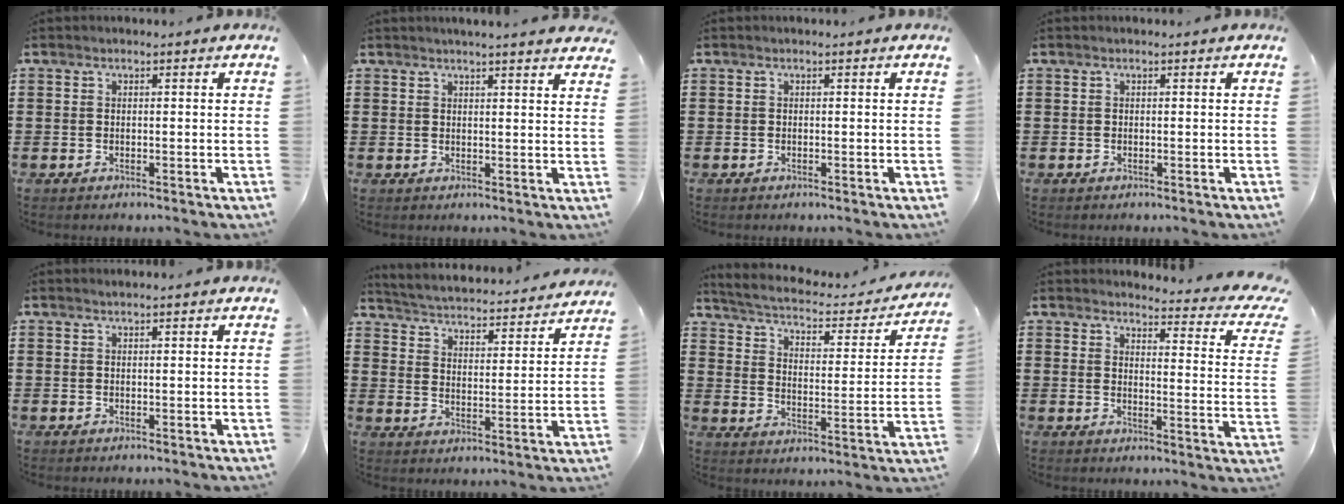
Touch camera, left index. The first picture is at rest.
{"total": 2.2, "force": [2.2, -0.3, 0.4], "torque": [-0.012, -0.005, 0.042]}
{"total": 0.0}
{"total": 0.0}
{"total": 0.6, "force": [0.6, 0.0, 0.0], "torque": [-0.001, 0.000, 0.012]}
{"total": 3.0, "force": [3.0, -0.3, 0.1], "torque": [-0.023, -0.033, 0.040]}
{"total": 3.1, "force": [2.6, 0.4, 1.6], "torque": [-0.049, -0.026, 0.035]}
{"total": 3.9, "force": [3.5, 0.3, 1.7], "torque": [-0.035, -0.030, 0.053]}